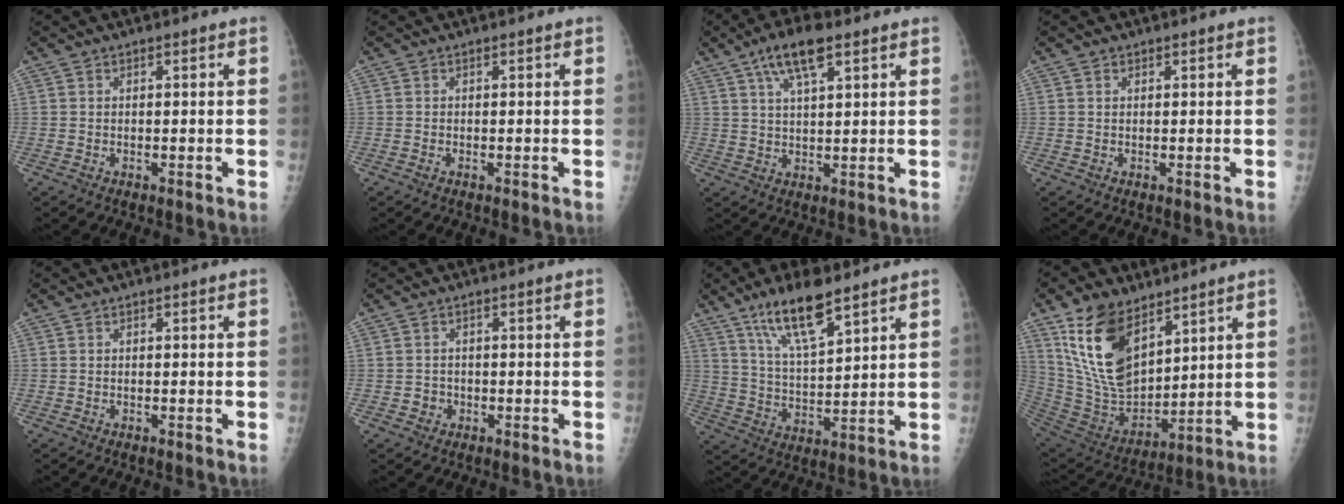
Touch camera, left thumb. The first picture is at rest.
{"total": 0.6, "force": [-0.3, 0.3, 0.5], "torque": [-0.009, -0.001, -0.006]}
{"total": 8.5, "force": [4.8, 2.9, 6.5], "torque": [-0.109, -0.003, 0.087]}
{"total": 0.7, "force": [0.3, 0.6, 0.2], "torque": [0.003, 0.001, 0.006]}
{"total": 0.0}
{"total": 2.1, "force": [-0.6, 1.9, 0.5], "torque": [0.010, 0.008, -0.008]}
{"total": 12.2, "force": [8.2, 3.4, 8.4], "torque": [-0.135, -0.041, 0.157]}
{"total": 18.4, "force": [10.3, 10.0, 11.6], "torque": [-0.178, -0.054, 0.214]}